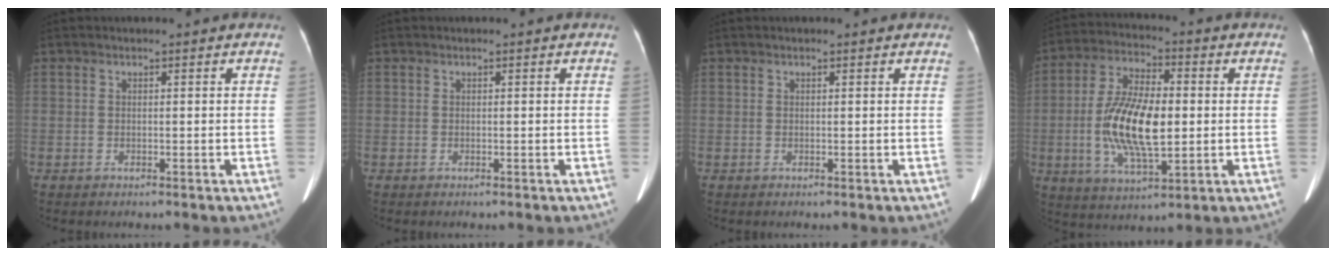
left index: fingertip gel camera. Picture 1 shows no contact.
{"total": 0.0}
{"total": 0.9, "force": [0.8, 0.1, 0.4], "torque": [-0.009, 0.013, 0.011]}
{"total": 13.6, "force": [-1.0, 4.8, 12.7], "torque": [-0.261, 0.000, -0.017]}